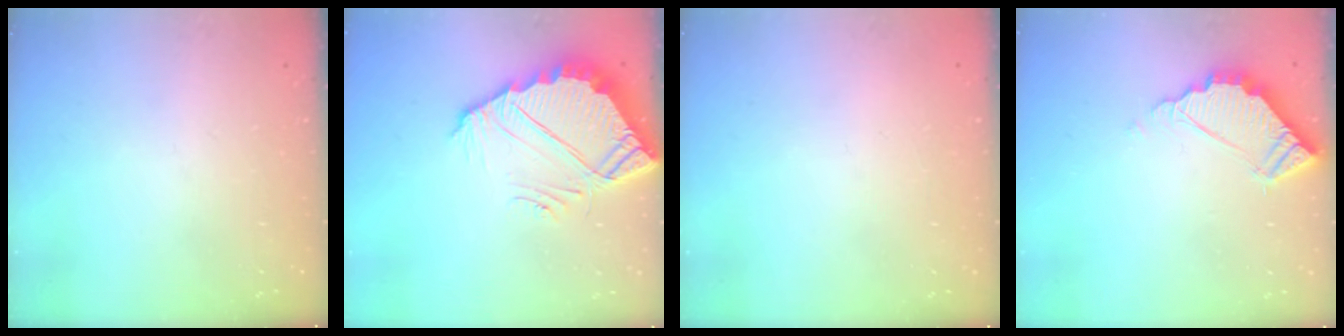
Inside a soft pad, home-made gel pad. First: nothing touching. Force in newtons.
{"total": 7.9, "press": 7.9, "slide": 0.4}
{"total": 2.3, "press": 2.3, "slide": 0.1}
{"total": 6.7, "press": 6.7, "slide": 0.2}